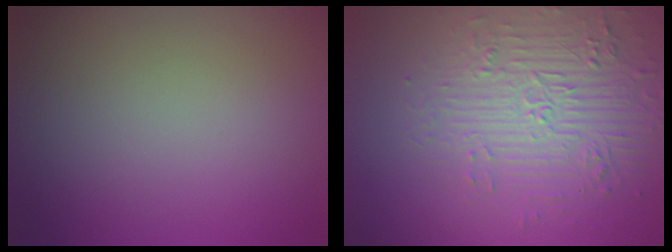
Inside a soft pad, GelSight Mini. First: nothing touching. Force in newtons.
{"total": 4.2, "press": 3.7, "slide": 2.0}